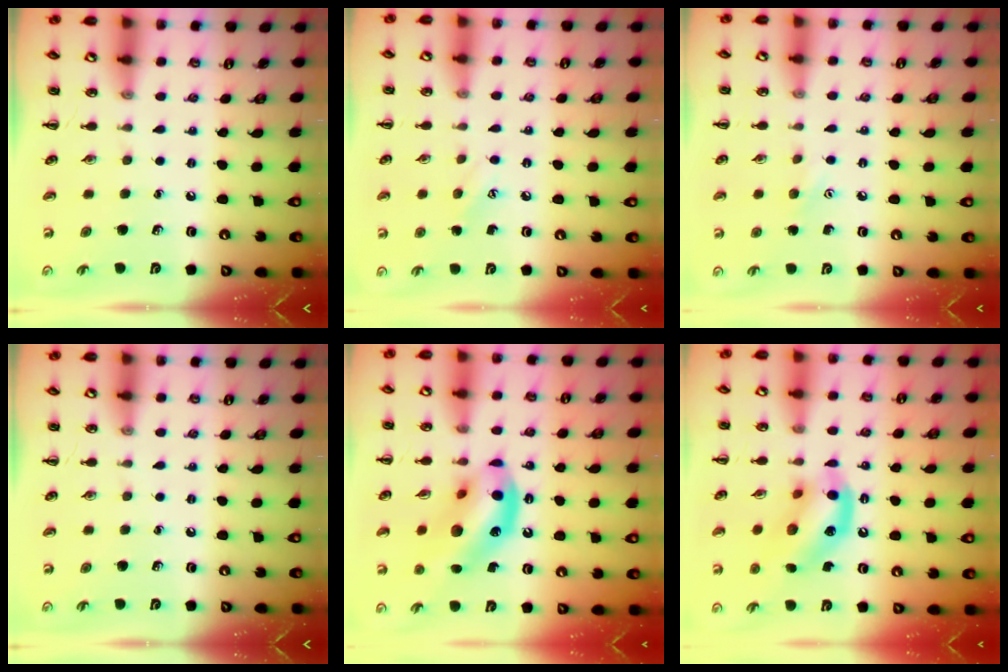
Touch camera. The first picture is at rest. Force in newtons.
{"total": 6.2, "press": 6.0, "slide": 1.5}
{"total": 5.3, "press": 5.1, "slide": 1.3}
{"total": 0.0}
{"total": 15.5, "press": 15.1, "slide": 3.4}
{"total": 14.5, "press": 14.3, "slide": 2.7}